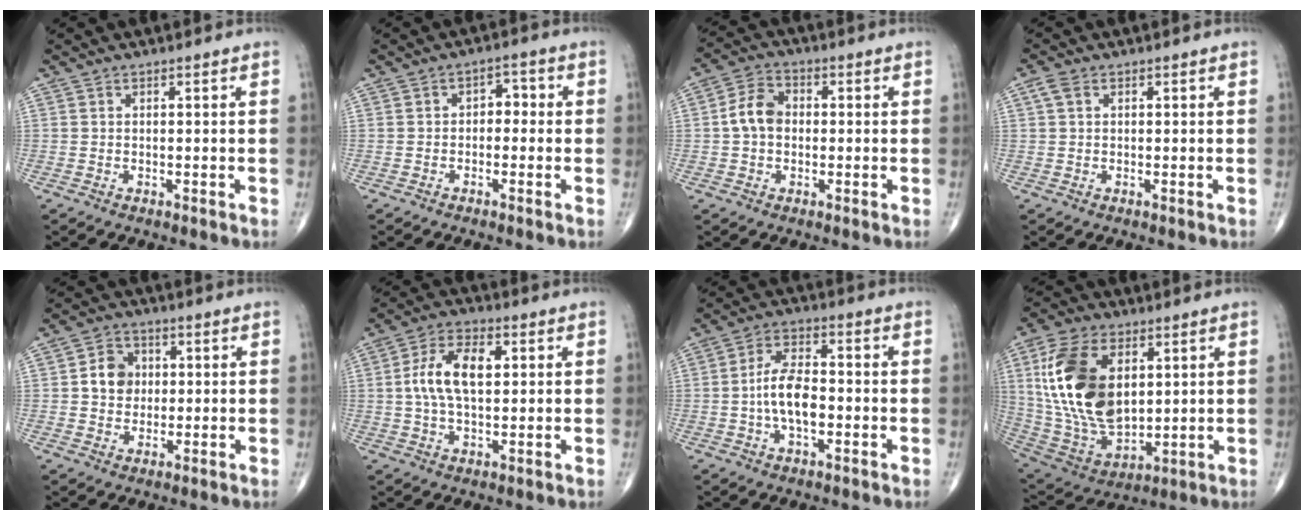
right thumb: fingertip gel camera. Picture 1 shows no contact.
{"total": 3.3, "force": [-0.4, 2.3, 2.2], "torque": [-0.011, 0.016, -0.016]}
{"total": 6.6, "force": [-0.1, 4.9, 4.4], "torque": [-0.075, 0.020, -0.012]}
{"total": 2.2, "force": [0.8, 1.5, 1.5], "torque": [-0.031, 0.011, 0.015]}
{"total": 6.2, "force": [0.7, 5.3, 3.1], "torque": [-0.029, 0.006, 0.006]}
{"total": 10.3, "force": [1.5, 5.4, 8.6], "torque": [-0.163, 0.013, 0.025]}
{"total": 9.0, "force": [-1.4, 4.5, 7.6], "torque": [-0.139, 0.020, -0.032]}
{"total": 22.0, "force": [4.8, 12.9, 17.1], "torque": [-0.328, -0.023, 0.098]}